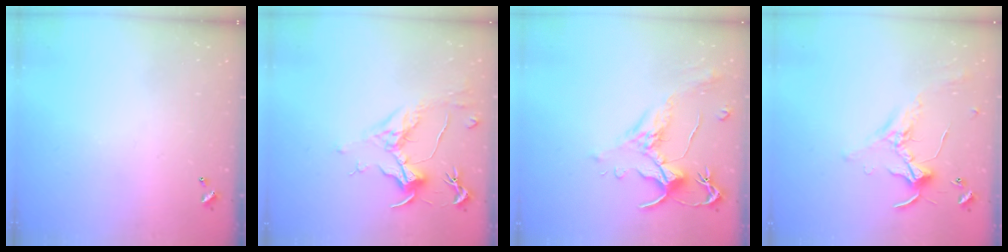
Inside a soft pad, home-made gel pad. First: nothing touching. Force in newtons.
{"total": 1.6, "press": 1.4, "slide": 0.8}
{"total": 1.5, "press": 1.0, "slide": 1.1}
{"total": 0.8, "press": 0.7, "slide": 0.4}